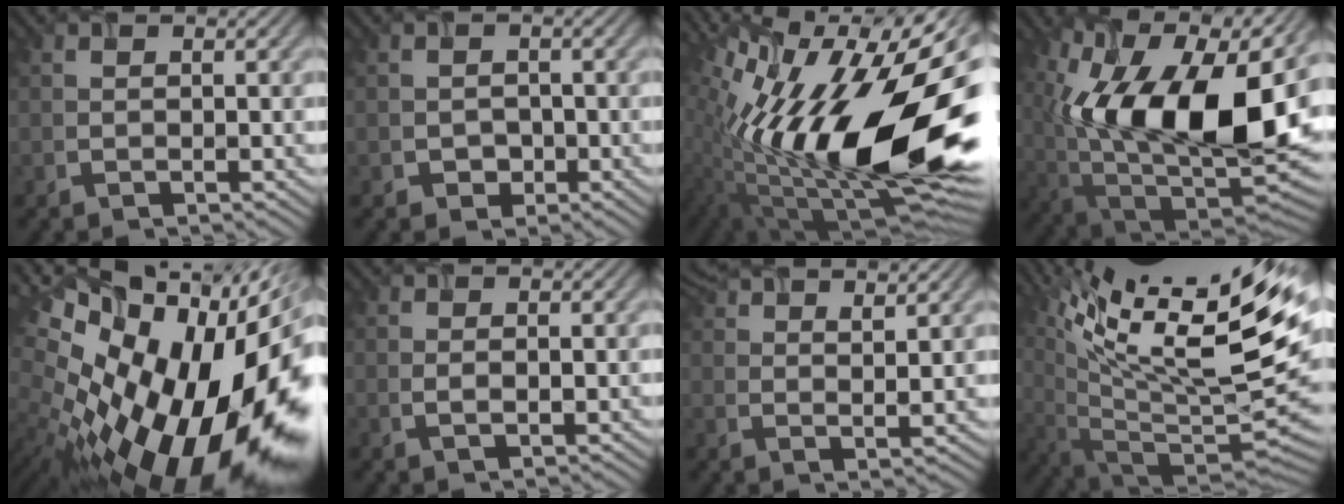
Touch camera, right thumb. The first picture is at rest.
{"total": 1.5, "force": [-0.7, 1.3, 0.2], "torque": [-0.001, -0.002, -0.014]}
{"total": 19.9, "force": [1.0, 8.9, 17.8], "torque": [-0.302, -0.001, 0.004]}
{"total": 18.9, "force": [3.3, 10.3, 15.4], "torque": [-0.262, 0.010, 0.044]}
{"total": 21.9, "force": [-3.8, 11.9, 18.0], "torque": [-0.295, -0.071, -0.038]}
{"total": 0.7, "force": [0.0, 0.3, 0.7], "torque": [-0.009, -0.003, 0.001]}
{"total": 7.8, "force": [6.2, 1.5, 4.6], "torque": [-0.093, 0.011, 0.110]}
{"total": 17.6, "force": [9.2, 4.6, 14.2], "torque": [-0.222, 0.018, 0.153]}